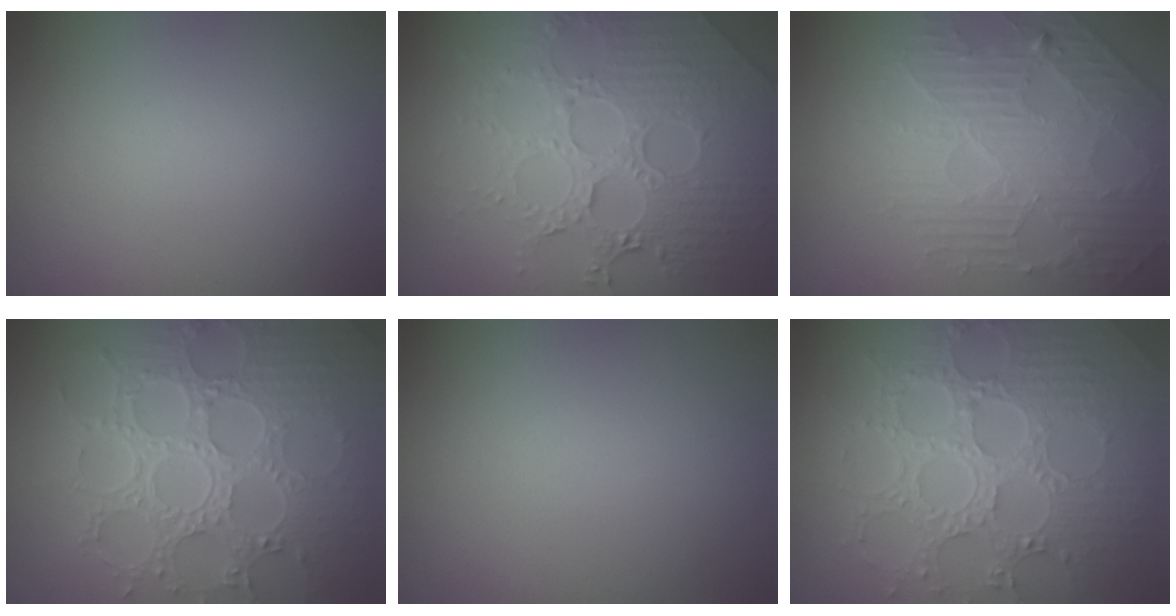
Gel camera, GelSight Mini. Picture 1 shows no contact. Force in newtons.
{"total": 8.2, "press": 5.9, "slide": 5.7}
{"total": 4.2, "press": 4.2, "slide": 0.3}
{"total": 8.9, "press": 6.5, "slide": 6.1}
{"total": 0.0}
{"total": 8.3, "press": 6.1, "slide": 5.6}